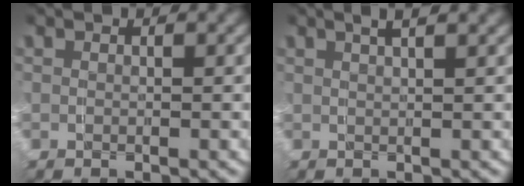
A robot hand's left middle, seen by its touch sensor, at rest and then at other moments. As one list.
[{"total": 3.0, "force": [2.1, 0.6, 2.1], "torque": [-0.029, 0.016, 0.027]}]